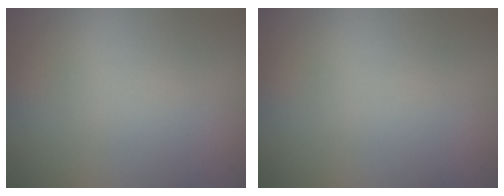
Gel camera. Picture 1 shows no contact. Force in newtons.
{"total": 0.0}